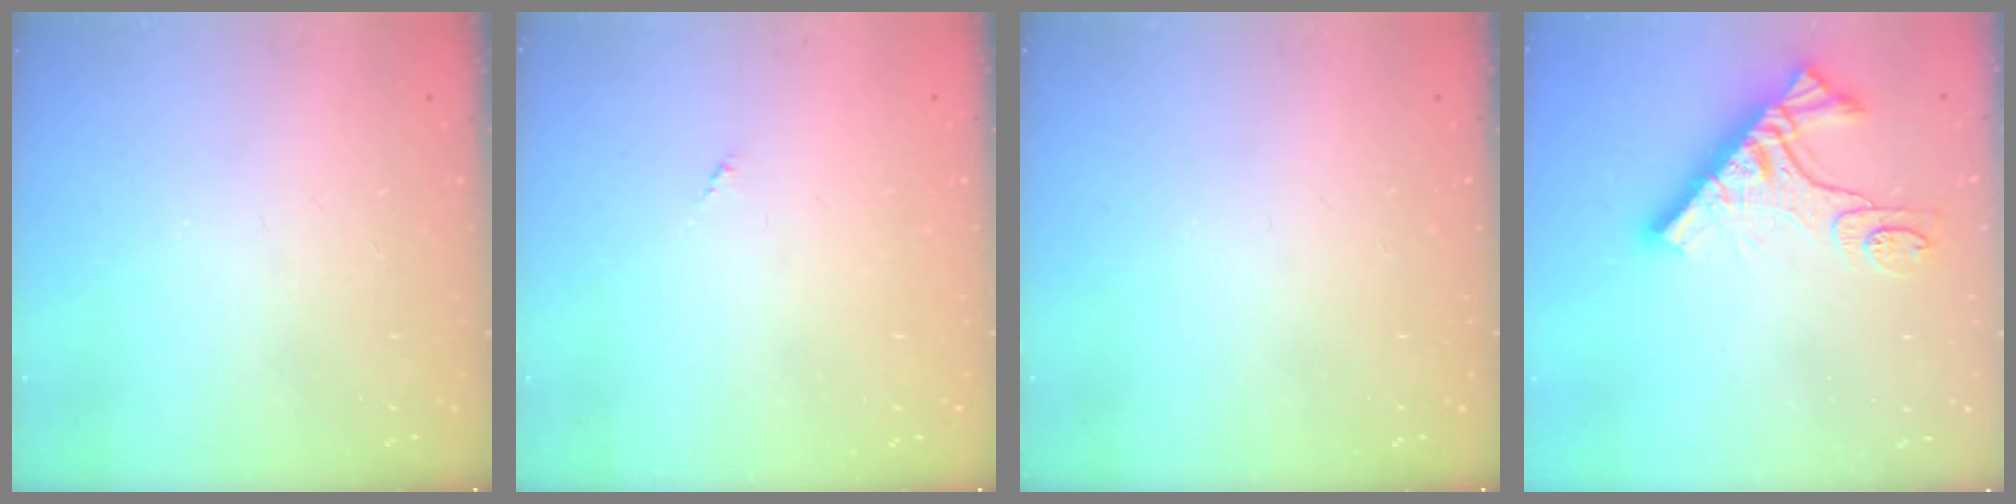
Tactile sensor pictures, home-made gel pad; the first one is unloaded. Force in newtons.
{"total": 0.0}
{"total": 0.0}
{"total": 11.4, "press": 11.3, "slide": 1.3}